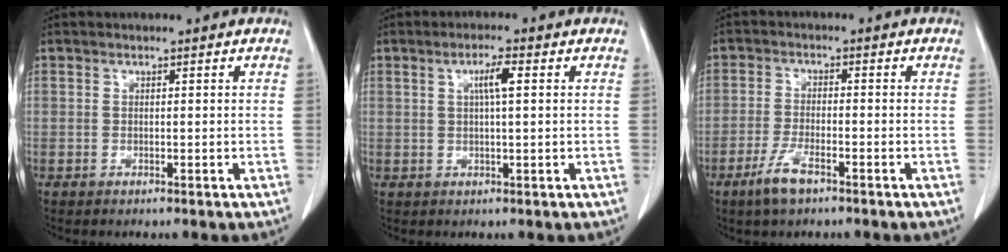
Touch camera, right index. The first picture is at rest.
{"total": 3.4, "force": [0.9, 0.3, 3.2], "torque": [-0.056, 0.005, 0.014]}
{"total": 4.9, "force": [-3.2, 1.1, 3.5], "torque": [-0.077, -0.003, -0.061]}